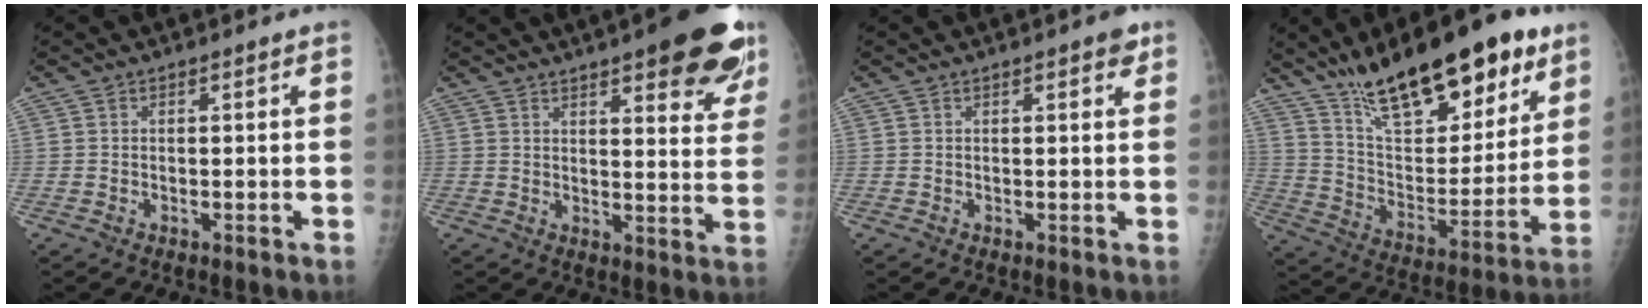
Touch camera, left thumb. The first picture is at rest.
{"total": 17.9, "force": [11.0, 5.3, 13.1], "torque": [-0.130, -0.044, 0.131]}
{"total": 2.3, "force": [1.3, 0.8, 1.7], "torque": [-0.013, -0.002, 0.013]}
{"total": 27.0, "force": [17.6, 10.1, 17.8], "torque": [-0.243, -0.055, 0.289]}